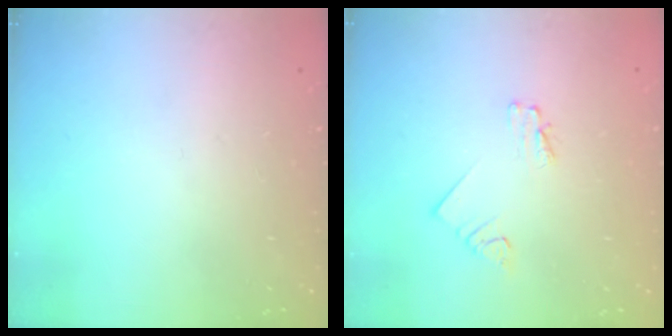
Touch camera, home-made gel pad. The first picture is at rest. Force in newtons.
{"total": 1.6, "press": 1.5, "slide": 0.2}